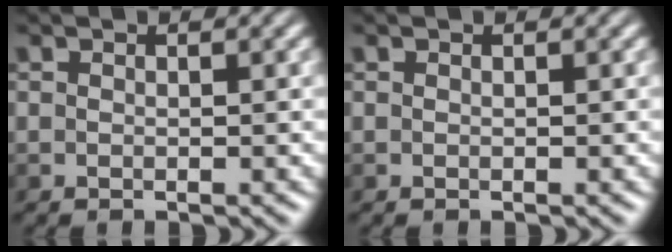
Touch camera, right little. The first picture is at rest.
{"total": 0.0}